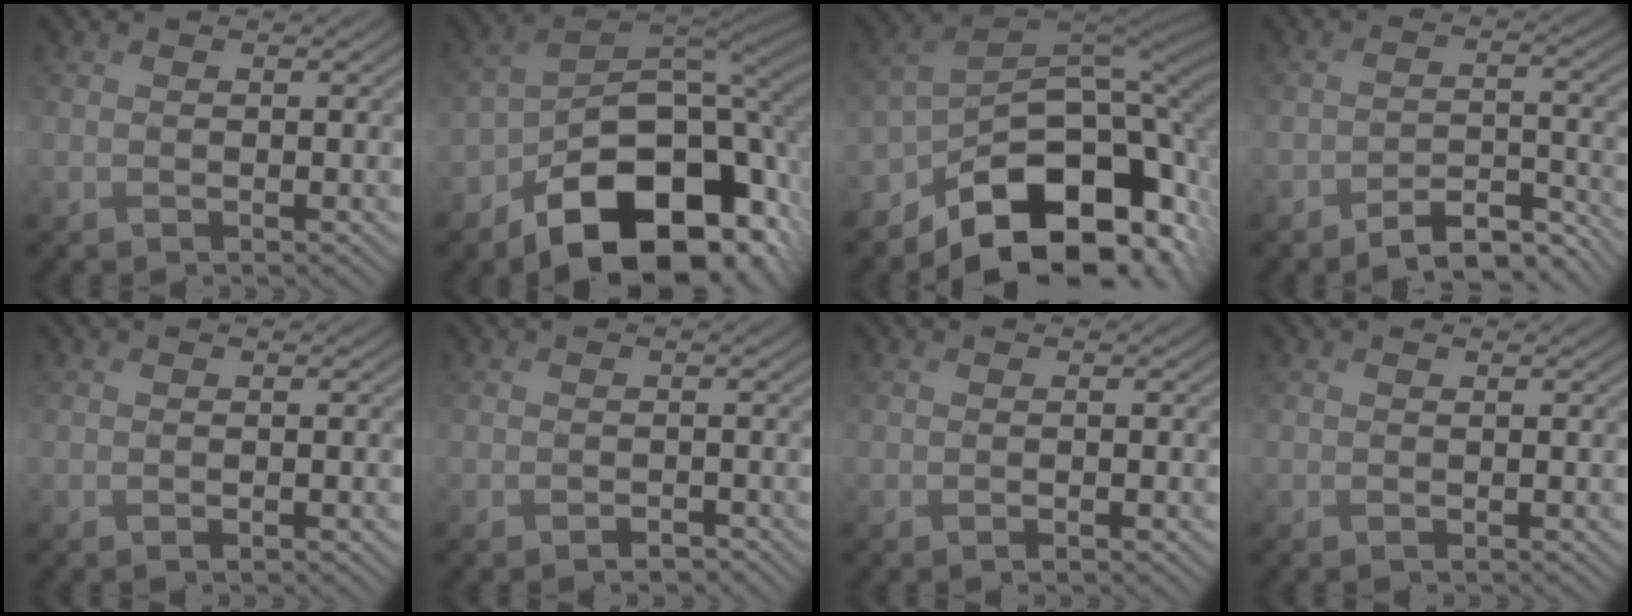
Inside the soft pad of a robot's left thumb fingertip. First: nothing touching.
{"total": 18.9, "force": [-8.9, 11.4, 12.2], "torque": [-0.184, -0.038, -0.137]}
{"total": 16.2, "force": [-8.8, 9.4, 9.8], "torque": [-0.148, -0.024, -0.149]}
{"total": 5.5, "force": [-4.8, 1.3, 2.5], "torque": [-0.040, 0.002, -0.077]}
{"total": 0.6, "force": [-0.2, 0.1, 0.6], "torque": [-0.009, -0.001, -0.002]}
{"total": 1.1, "force": [-0.9, 0.4, 0.5], "torque": [-0.008, 0.000, -0.016]}
{"total": 0.9, "force": [-0.3, 0.1, 0.8], "torque": [-0.014, -0.001, -0.005]}
{"total": 0.0}